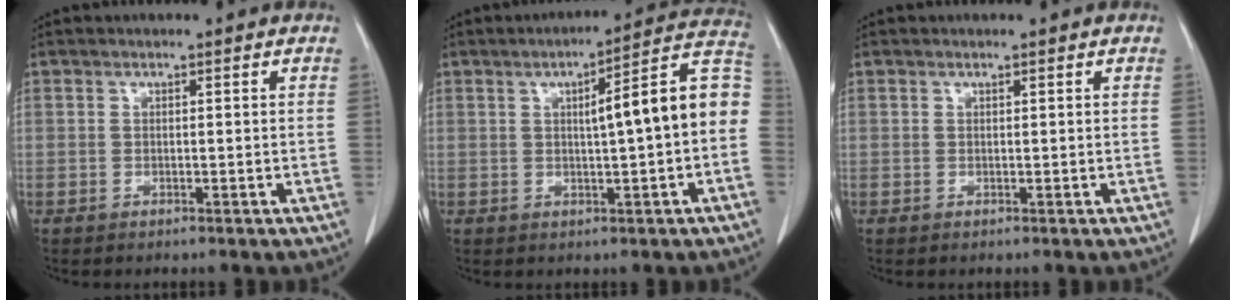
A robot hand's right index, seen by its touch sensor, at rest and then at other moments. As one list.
[{"total": 12.0, "force": [0.5, 1.2, 12.0], "torque": [-0.154, 0.036, 0.001]}, {"total": 0.0}]